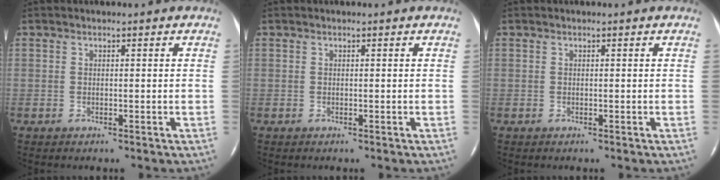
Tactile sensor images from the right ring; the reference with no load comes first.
{"total": 0.0}
{"total": 0.0}